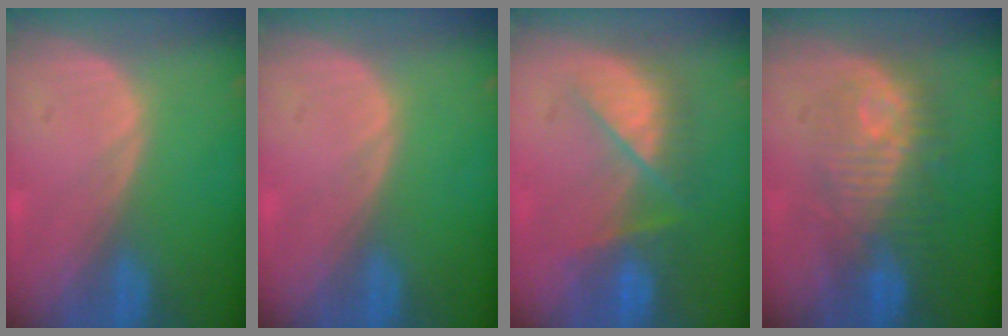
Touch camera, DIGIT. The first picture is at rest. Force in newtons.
{"total": 0.0}
{"total": 7.5, "press": 7.3, "slide": 2.0}
{"total": 9.1, "press": 8.9, "slide": 2.0}